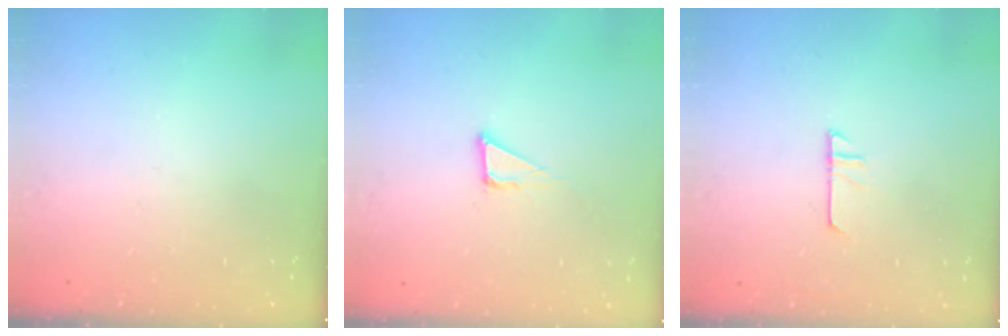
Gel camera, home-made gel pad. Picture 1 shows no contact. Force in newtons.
{"total": 3.8, "press": 3.8, "slide": 0.0}
{"total": 6.4, "press": 6.4, "slide": 0.3}